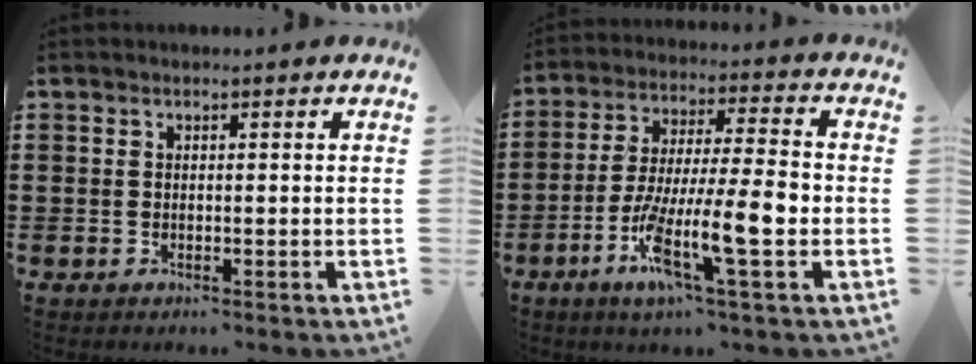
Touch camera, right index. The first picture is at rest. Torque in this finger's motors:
{"motor_torque": [1.96, -0.17, 1.05, 0.21]}